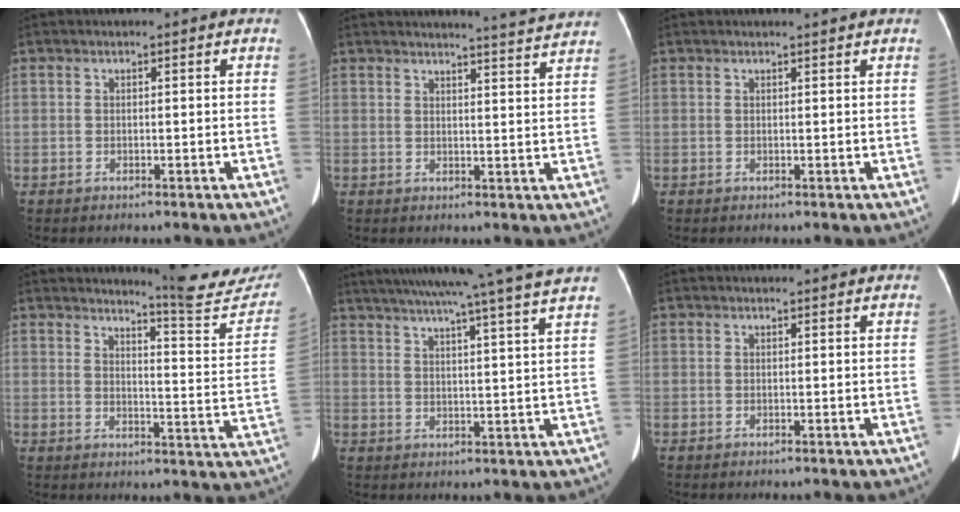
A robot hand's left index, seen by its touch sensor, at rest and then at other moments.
{"total": 8.0, "force": [7.7, -1.6, 1.4], "torque": [-0.030, -0.024, 0.084]}
{"total": 1.8, "force": [1.7, -0.4, 0.5], "torque": [-0.010, 0.004, 0.024]}
{"total": 14.2, "force": [13.8, 0.4, 3.4], "torque": [-0.030, -0.087, 0.151]}
{"total": 21.9, "force": [19.0, -2.3, 10.6], "torque": [-0.183, -0.017, 0.252]}
{"total": 2.3, "force": [2.3, 0.1, 0.5], "torque": [-0.009, 0.014, 0.026]}